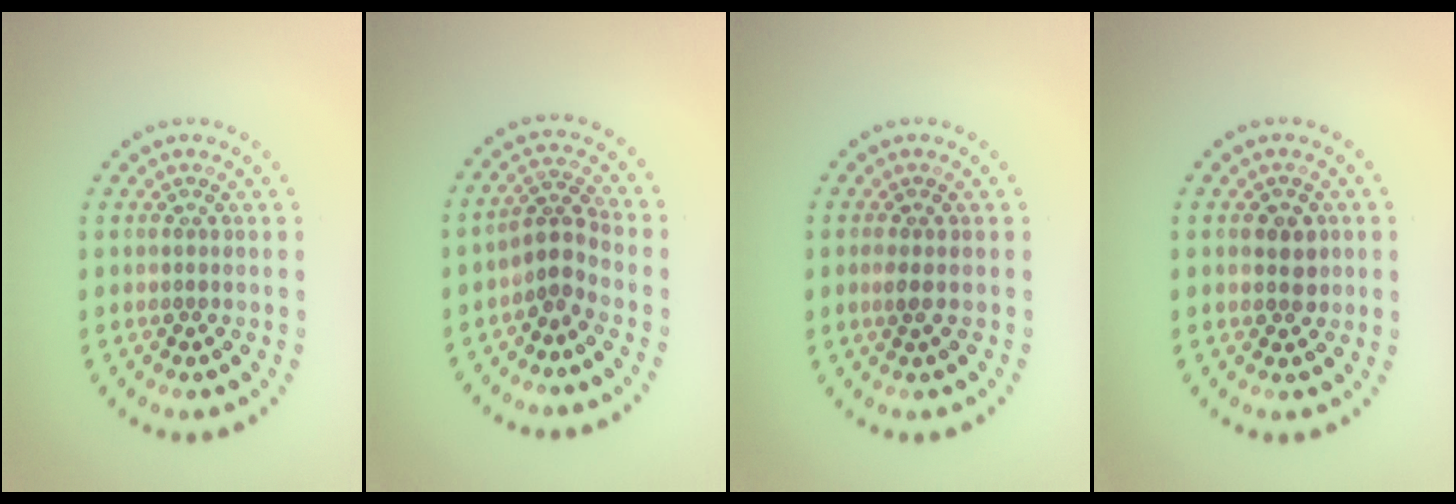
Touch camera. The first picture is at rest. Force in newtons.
{"total": 2.3, "press": 1.6, "slide": 1.6}
{"total": 0.9, "press": 0.8, "slide": 0.5}
{"total": 1.8, "press": 1.8, "slide": 0.4}